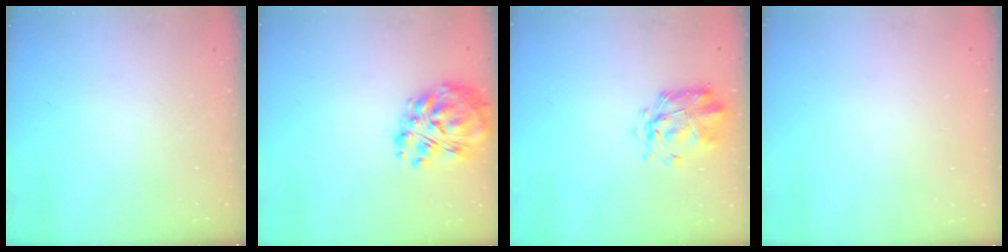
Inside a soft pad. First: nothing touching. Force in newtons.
{"total": 13.1, "press": 12.2, "slide": 4.7}
{"total": 3.0, "press": 2.8, "slide": 1.0}
{"total": 1.8, "press": 1.8, "slide": 0.2}